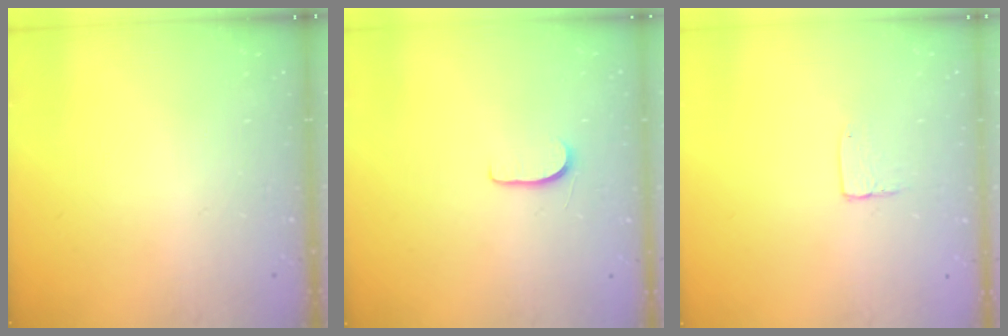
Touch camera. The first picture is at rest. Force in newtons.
{"total": 5.0, "press": 5.0, "slide": 0.5}
{"total": 3.6, "press": 3.6, "slide": 0.3}